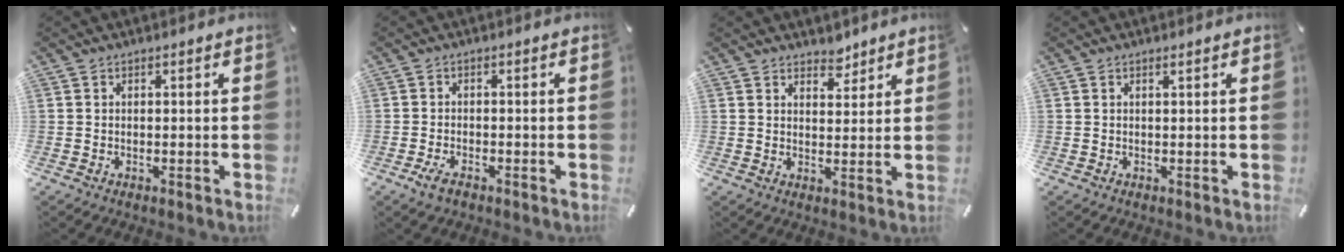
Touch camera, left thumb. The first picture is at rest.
{"total": 2.6, "force": [-1.7, 1.1, 1.6], "torque": [-0.042, 0.003, -0.035]}
{"total": 4.0, "force": [3.5, 1.9, 0.3], "torque": [0.010, -0.023, 0.061]}
{"total": 0.5, "force": [0.4, 0.0, 0.4], "torque": [-0.006, -0.001, 0.007]}